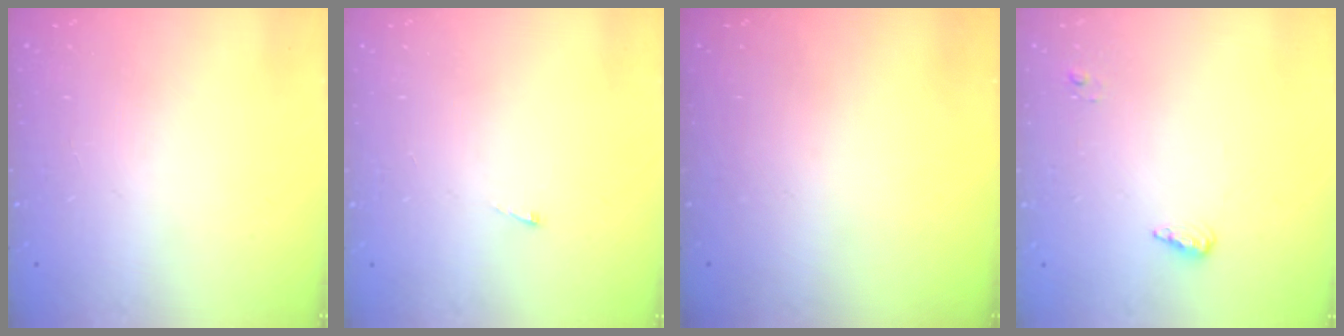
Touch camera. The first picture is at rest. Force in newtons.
{"total": 2.7, "press": 2.7, "slide": 0.4}
{"total": 0.0}
{"total": 5.6, "press": 5.4, "slide": 1.2}